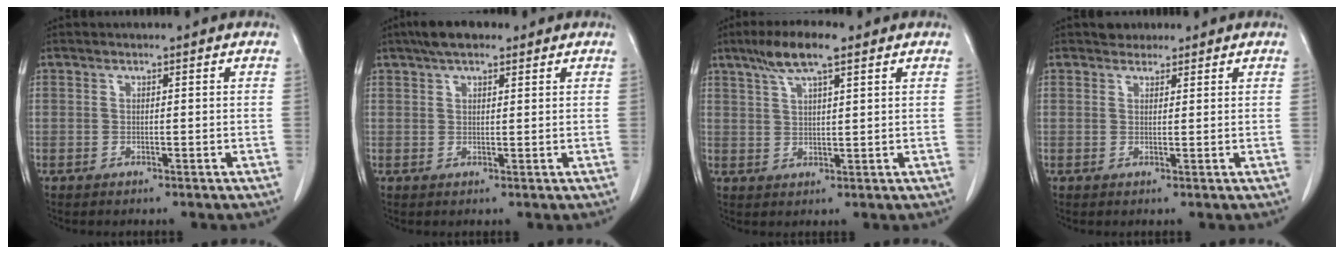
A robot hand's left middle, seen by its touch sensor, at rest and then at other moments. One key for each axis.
{"total": 5.2, "fx": 3.8, "fy": 1.8, "fz": 3.1, "tx": -0.060, "ty": 0.021, "tz": 0.063}
{"total": 7.0, "fx": 4.6, "fy": 1.1, "fz": 5.2, "tx": -0.105, "ty": 0.012, "tz": 0.083}
{"total": 2.1, "fx": 1.8, "fy": 1.1, "fz": 0.3, "tx": -0.006, "ty": 0.008, "tz": 0.028}